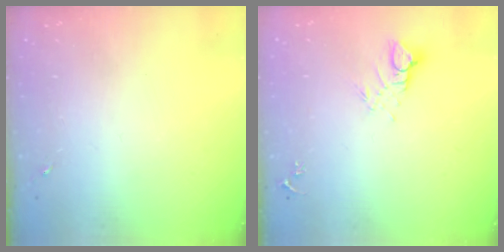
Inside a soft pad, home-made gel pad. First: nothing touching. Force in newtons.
{"total": 5.0, "press": 5.0, "slide": 0.3}